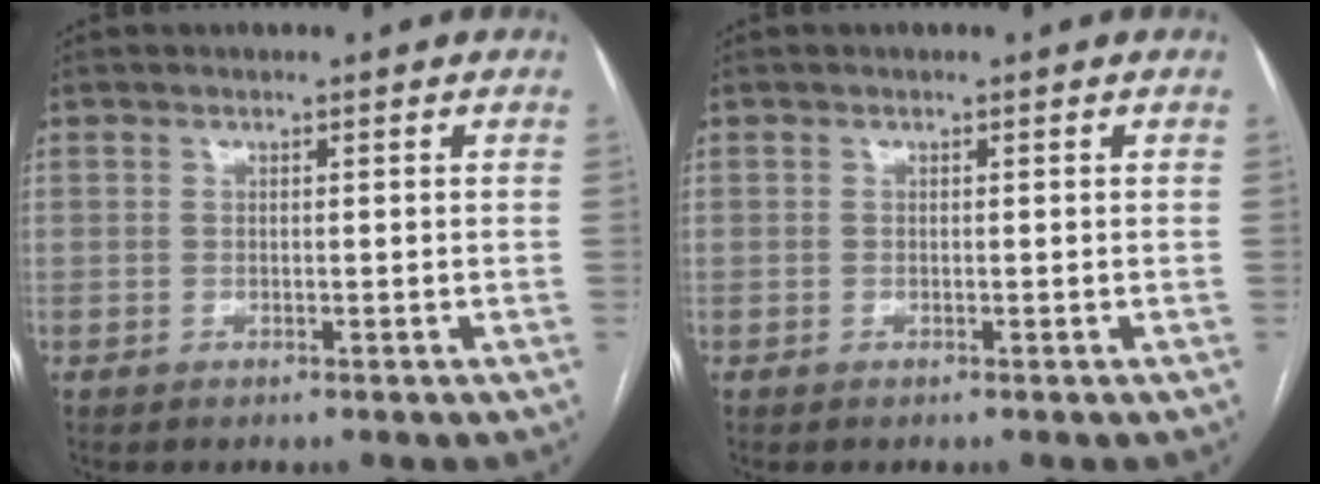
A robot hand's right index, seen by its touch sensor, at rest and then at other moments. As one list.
[{"total": 0.0}]